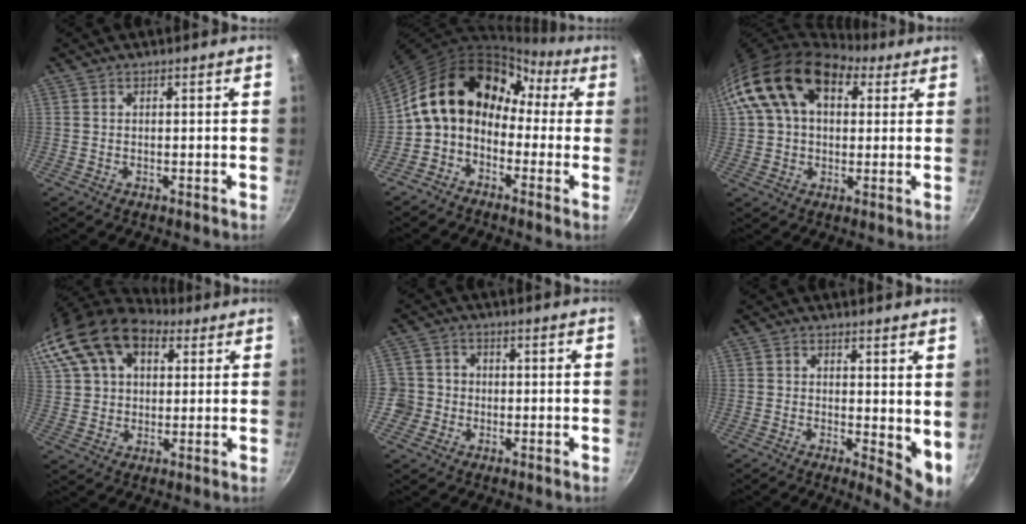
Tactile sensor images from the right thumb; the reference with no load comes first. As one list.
[{"total": 15.1, "force": [-0.4, 11.7, 9.6], "torque": [-0.135, 0.059, -0.032]}, {"total": 19.1, "force": [6.6, 12.4, 12.9], "torque": [-0.217, 0.022, 0.101]}, {"total": 20.0, "force": [9.9, 12.6, 11.9], "torque": [-0.226, 0.016, 0.174]}, {"total": 5.1, "force": [-1.1, 4.9, 1.0], "torque": [0.015, 0.013, -0.028]}, {"total": 6.5, "force": [0.7, 2.8, 5.8], "torque": [-0.067, -0.015, 0.010]}]